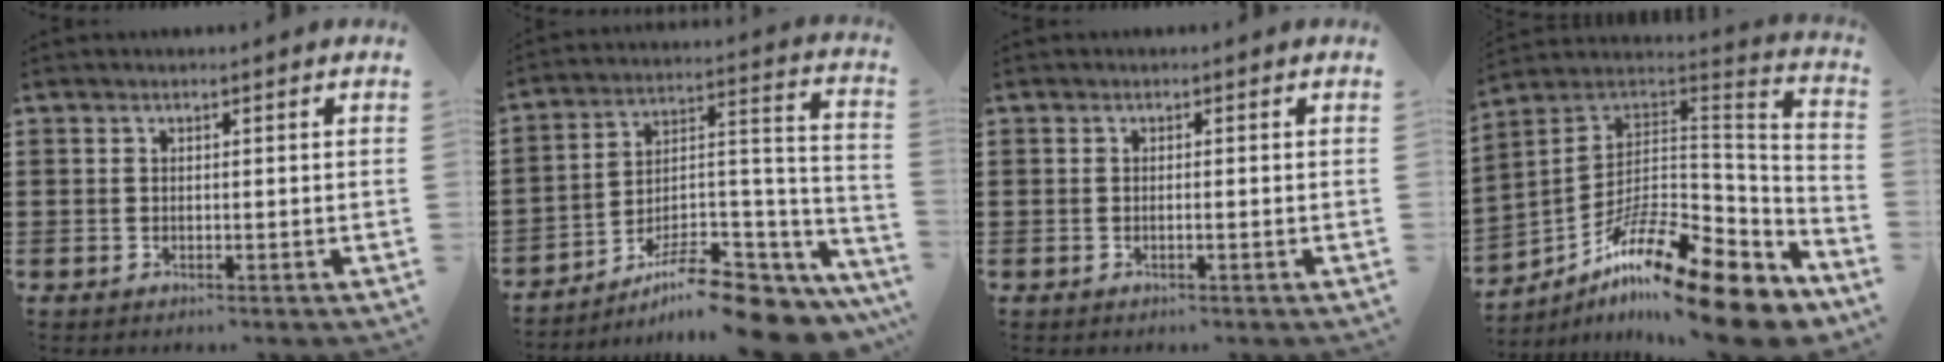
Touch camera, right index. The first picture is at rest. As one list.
[{"total": 10.4, "force": [-8.4, 2.7, 5.5], "torque": [-0.085, 0.019, -0.156]}, {"total": 0.6, "force": [-0.3, -0.2, 0.5], "torque": [-0.008, -0.003, -0.005]}, {"total": 18.6, "force": [-12.6, 4.4, 13.0], "torque": [-0.209, 0.033, -0.219]}]